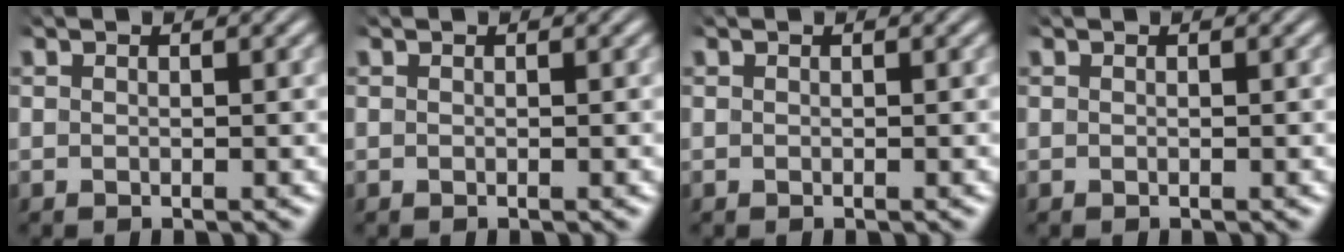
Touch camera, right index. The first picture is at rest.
{"total": 0.0}
{"total": 0.0}
{"total": 0.0}